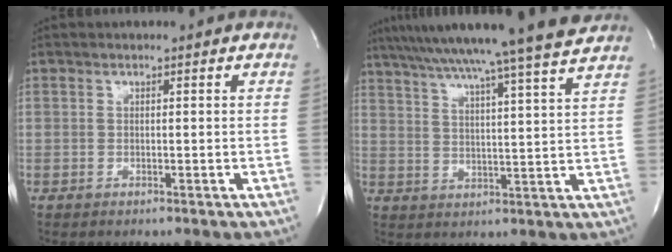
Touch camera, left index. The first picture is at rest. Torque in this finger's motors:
{"motor_torque": [0.83, -0.74, 0.80, 0.21]}